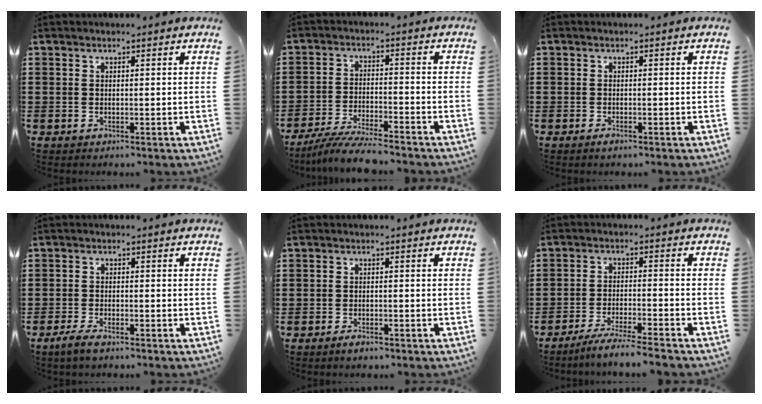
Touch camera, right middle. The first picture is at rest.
{"total": 6.1, "force": [-5.7, 0.1, 2.3], "torque": [-0.057, -0.014, -0.110]}
{"total": 0.7, "force": [-0.6, 0.1, 0.4], "torque": [-0.010, -0.007, -0.009]}
{"total": 2.4, "force": [-1.7, 0.4, 1.6], "torque": [-0.043, -0.003, -0.036]}
{"total": 1.3, "force": [-1.2, 0.3, 0.6], "torque": [-0.015, -0.006, -0.021]}
{"total": 4.6, "force": [-4.2, -0.5, 1.7], "torque": [-0.035, -0.011, -0.081]}